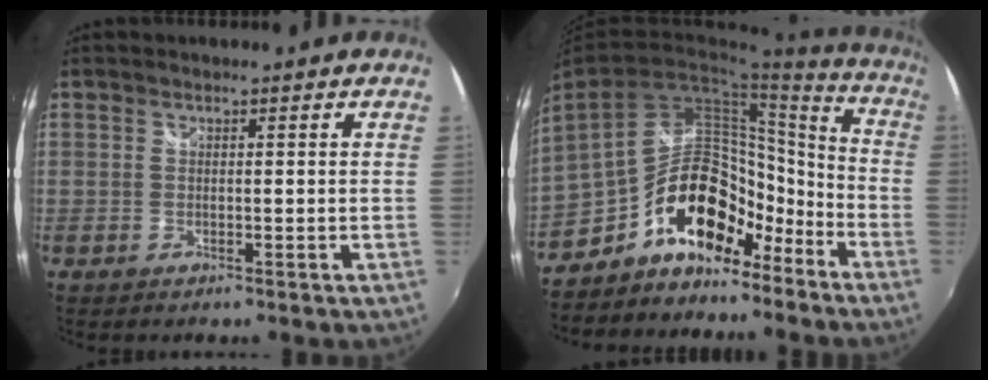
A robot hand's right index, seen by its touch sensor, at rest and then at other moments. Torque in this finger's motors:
{"motor_torque": [0.41, -0.44, 0.28, -0.03]}